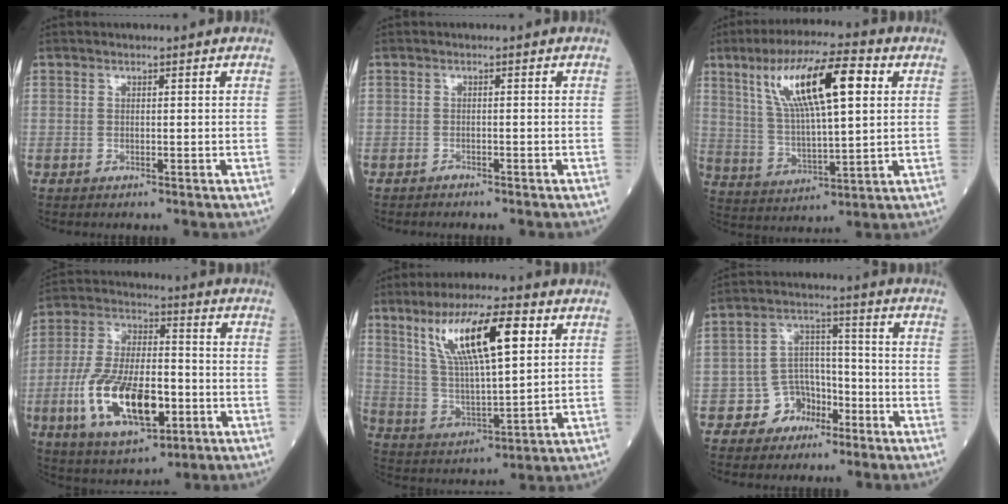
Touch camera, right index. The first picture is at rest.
{"total": 1.9, "force": [-1.6, 0.8, 0.5], "torque": [-0.018, -0.002, -0.022]}
{"total": 16.4, "force": [5.9, 3.8, 14.9], "torque": [-0.284, 0.023, 0.107]}
{"total": 17.6, "force": [-5.5, 7.2, 15.1], "torque": [-0.312, -0.004, -0.089]}
{"total": 15.7, "force": [6.7, 3.4, 13.8], "torque": [-0.268, 0.015, 0.126]}
{"total": 7.0, "force": [-4.1, 5.3, 2.0], "torque": [-0.038, 0.018, -0.066]}